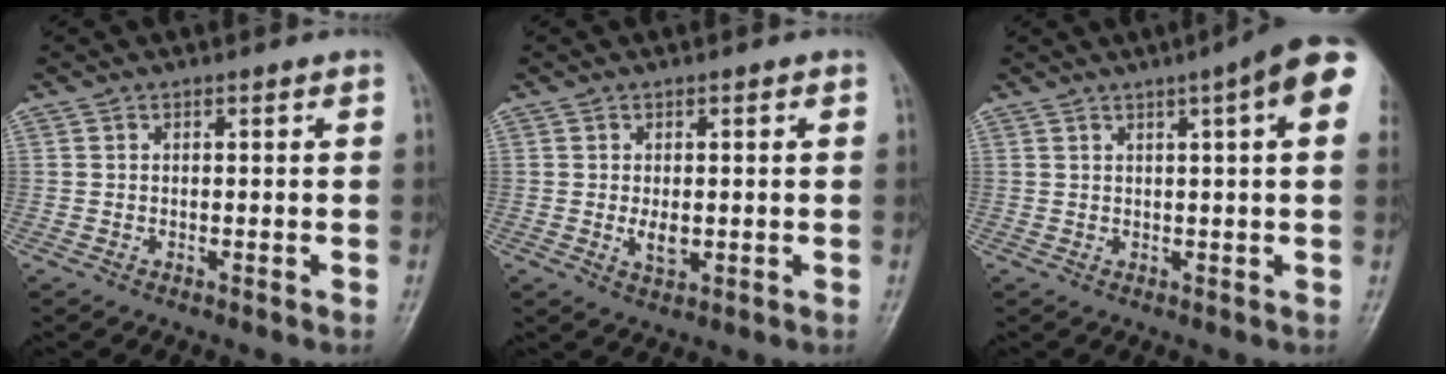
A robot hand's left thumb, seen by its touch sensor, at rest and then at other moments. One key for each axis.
{"total": 3.1, "fx": -0.2, "fy": 1.8, "fz": 2.5, "tx": -0.036, "ty": -0.007, "tz": -0.002}
{"total": 11.5, "fx": 4.8, "fy": 1.8, "fz": 10.3, "tx": -0.121, "ty": 0.013, "tz": 0.052}